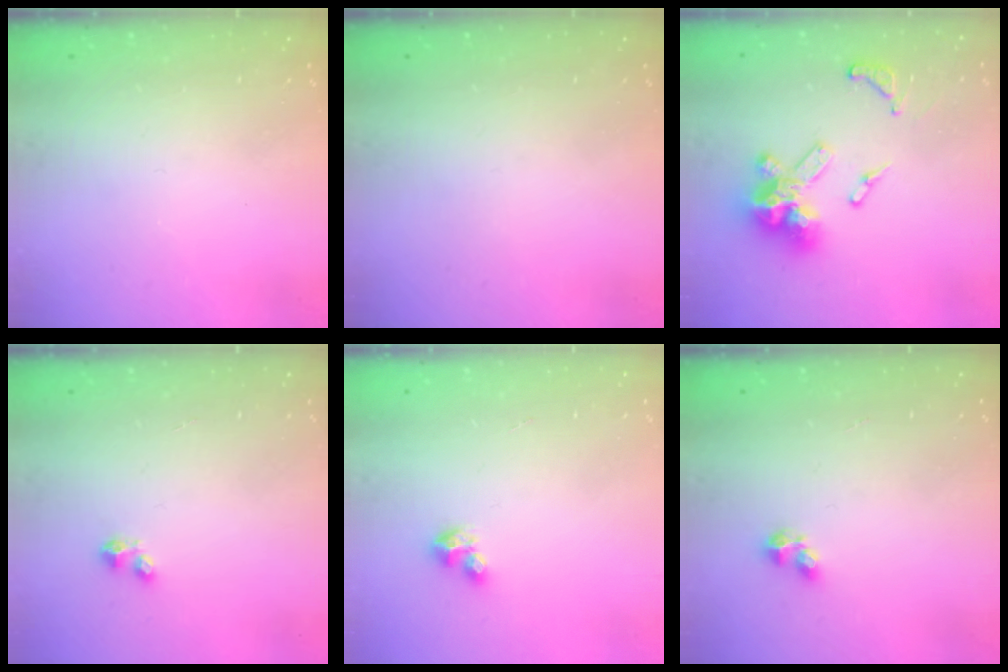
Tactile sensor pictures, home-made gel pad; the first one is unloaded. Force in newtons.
{"total": 0.0}
{"total": 17.1, "press": 17.0, "slide": 2.0}
{"total": 2.8, "press": 2.8, "slide": 0.4}
{"total": 2.8, "press": 2.8, "slide": 0.2}
{"total": 2.1, "press": 2.0, "slide": 0.8}